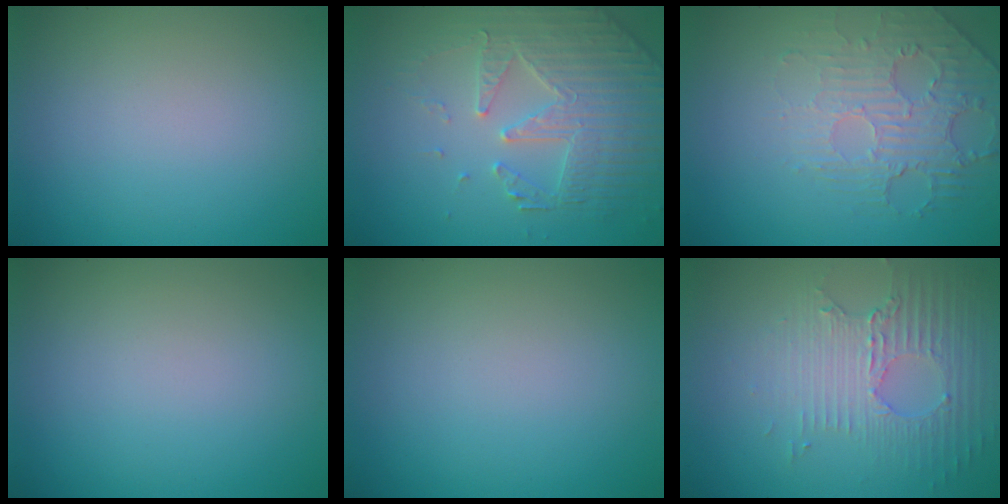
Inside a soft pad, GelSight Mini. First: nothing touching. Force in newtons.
{"total": 4.4, "press": 4.2, "slide": 1.3}
{"total": 2.5, "press": 1.9, "slide": 1.6}
{"total": 0.0}
{"total": 0.0}
{"total": 3.6, "press": 3.1, "slide": 1.8}